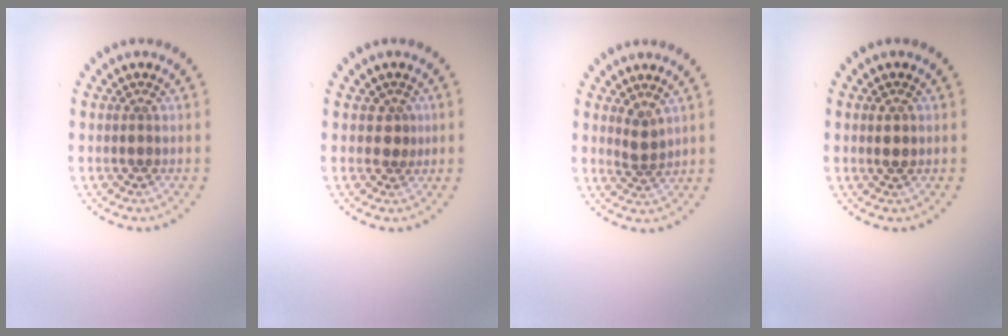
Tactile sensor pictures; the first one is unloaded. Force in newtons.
{"total": 1.3, "press": 1.0, "slide": 0.8}
{"total": 1.6, "press": 1.2, "slide": 1.1}
{"total": 1.1, "press": 1.0, "slide": 0.2}